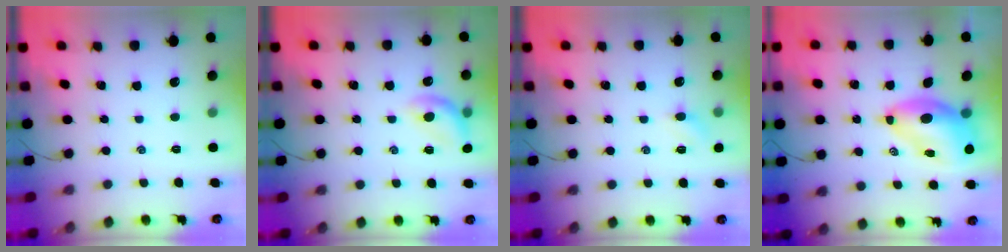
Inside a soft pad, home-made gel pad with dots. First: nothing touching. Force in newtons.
{"total": 11.4, "press": 11.2, "slide": 2.4}
{"total": 3.5, "press": 3.3, "slide": 1.2}
{"total": 10.1, "press": 9.7, "slide": 2.8}